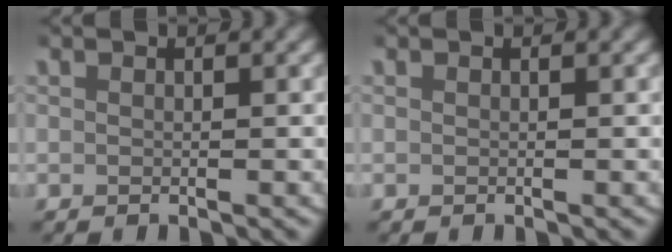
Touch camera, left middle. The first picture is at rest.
{"total": 0.0}